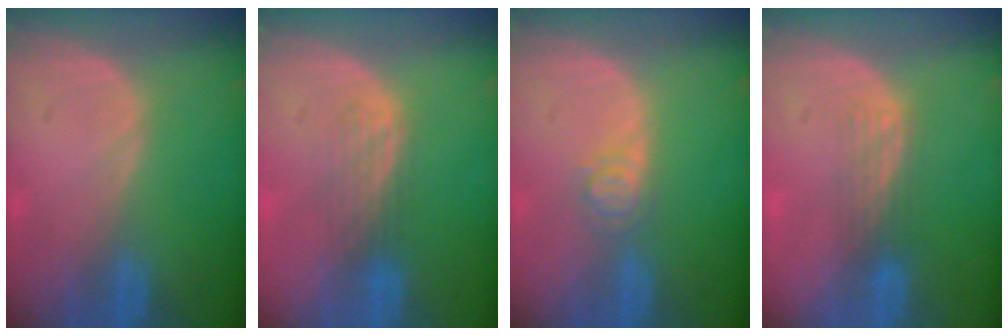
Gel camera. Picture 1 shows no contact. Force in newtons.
{"total": 3.4, "press": 3.0, "slide": 1.6}
{"total": 2.6, "press": 2.6, "slide": 0.3}
{"total": 2.9, "press": 2.7, "slide": 1.2}